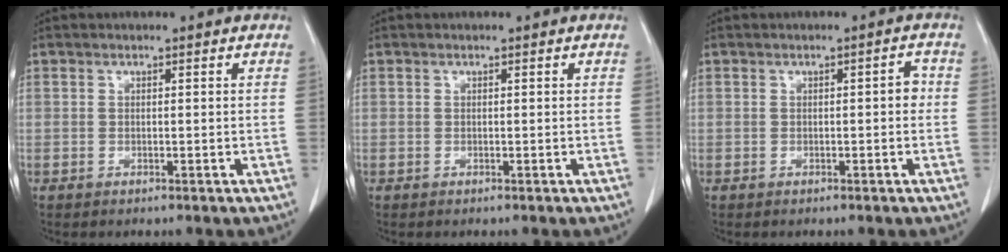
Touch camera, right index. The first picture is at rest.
{"total": 0.0}
{"total": 1.7, "force": [-0.1, 0.6, 1.6], "torque": [-0.018, 0.005, -0.002]}